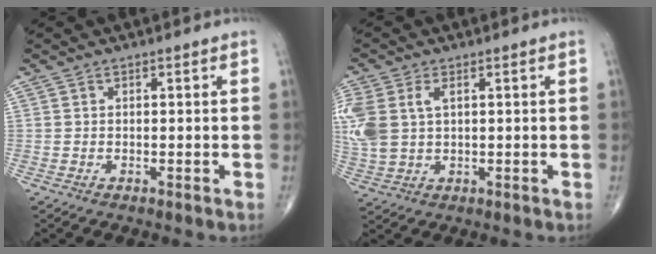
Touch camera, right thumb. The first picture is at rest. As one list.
[{"total": 12.0, "force": [2.7, 7.7, 8.9], "torque": [-0.243, 0.006, 0.060]}]